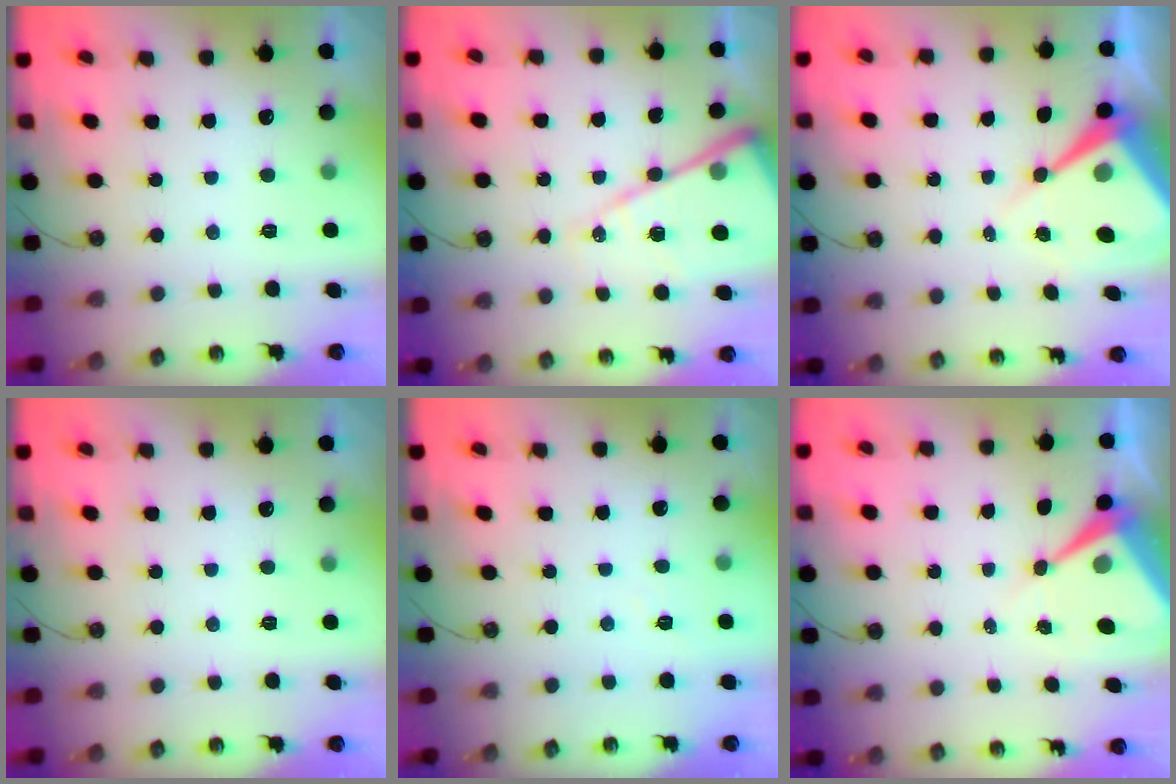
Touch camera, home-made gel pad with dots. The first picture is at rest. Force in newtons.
{"total": 19.4, "press": 19.3, "slide": 2.0}
{"total": 11.5, "press": 11.4, "slide": 1.0}
{"total": 0.0}
{"total": 3.0, "press": 3.0, "slide": 0.3}
{"total": 8.0, "press": 8.0, "slide": 0.6}